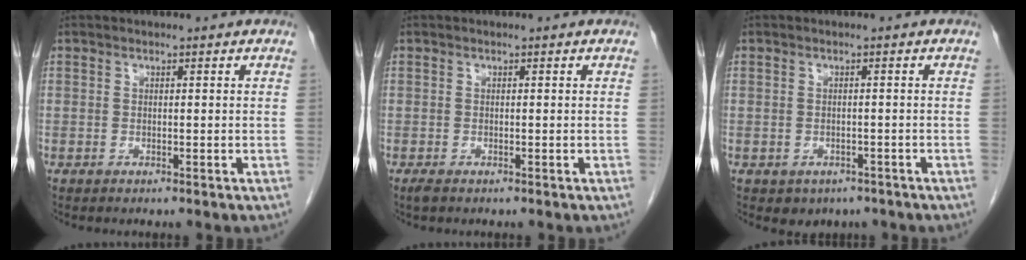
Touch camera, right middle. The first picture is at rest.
{"total": 1.0, "force": [-0.7, 0.4, 0.6], "torque": [-0.016, -0.003, -0.010]}
{"total": 3.2, "force": [-2.1, 2.3, 0.8], "torque": [-0.010, 0.004, -0.022]}